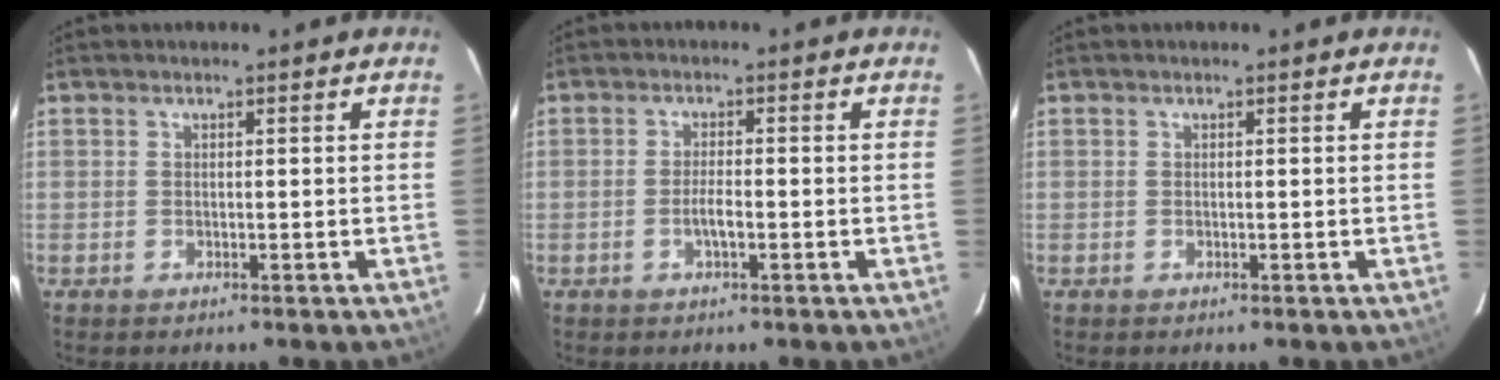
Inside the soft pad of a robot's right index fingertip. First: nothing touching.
{"total": 2.5, "force": [-1.0, 0.5, 2.2], "torque": [-0.044, 0.000, -0.019]}
{"total": 0.0}